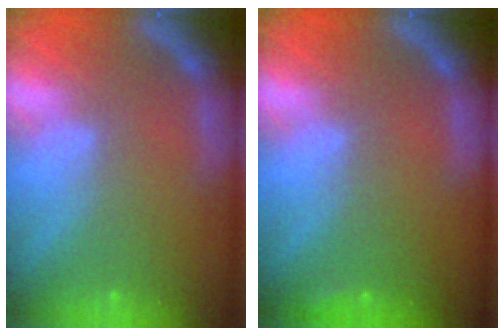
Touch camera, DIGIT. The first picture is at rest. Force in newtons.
{"total": 0.9}